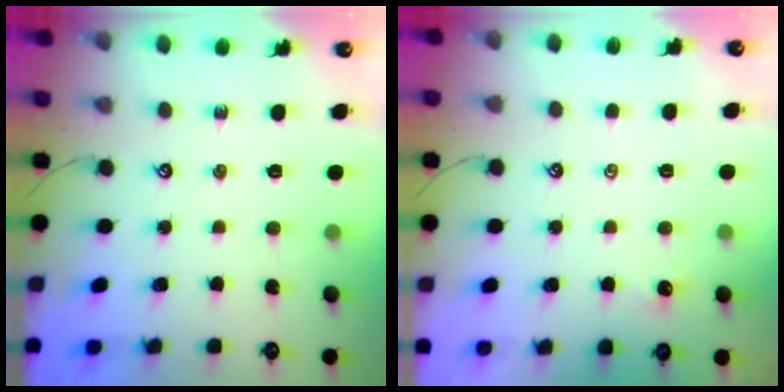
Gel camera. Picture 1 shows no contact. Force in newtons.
{"total": 1.4, "press": 1.3, "slide": 0.3}